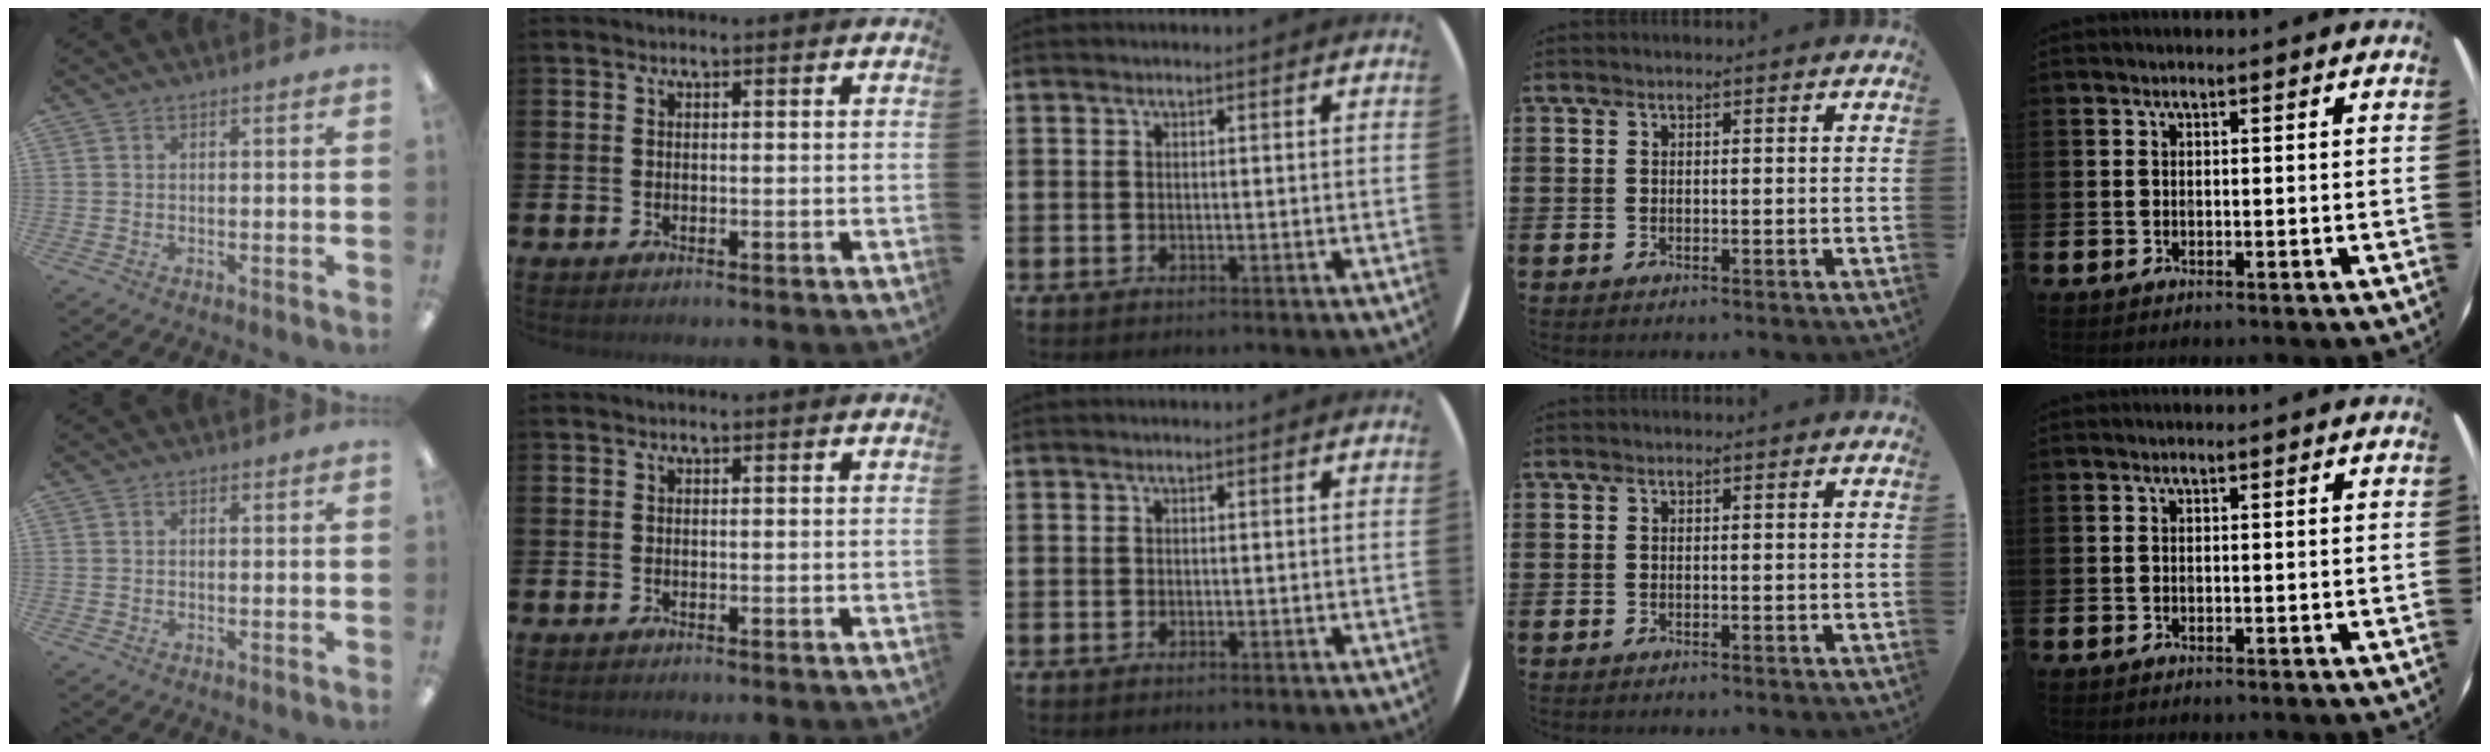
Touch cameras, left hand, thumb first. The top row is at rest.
{}